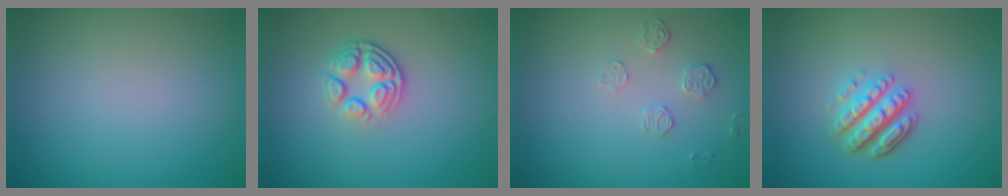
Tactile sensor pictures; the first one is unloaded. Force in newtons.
{"total": 4.0, "press": 2.8, "slide": 2.8}
{"total": 1.5, "press": 0.8, "slide": 1.3}
{"total": 4.6, "press": 3.4, "slide": 3.2}